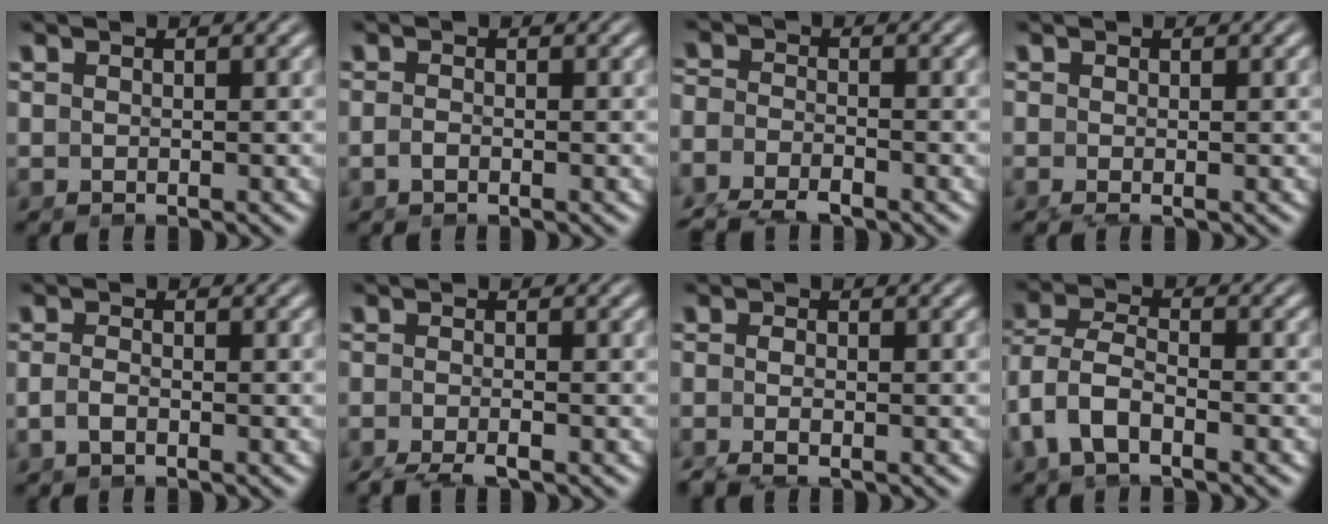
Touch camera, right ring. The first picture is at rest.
{"total": 0.9, "force": [-0.7, -0.4, 0.3], "torque": [-0.007, -0.007, -0.009]}
{"total": 4.2, "force": [-2.9, 2.5, 1.6], "torque": [-0.043, -0.025, -0.047]}
{"total": 1.3, "force": [-0.7, 0.9, 0.7], "torque": [-0.023, -0.013, -0.007]}
{"total": 1.2, "force": [-1.0, -0.1, 0.8], "torque": [-0.022, -0.012, -0.012]}
{"total": 2.7, "force": [-2.1, 0.8, 1.5], "torque": [-0.029, -0.011, -0.033]}
{"total": 3.3, "force": [-2.2, 1.6, 1.9], "torque": [-0.046, -0.018, -0.031]}
{"total": 5.3, "force": [-1.1, 4.1, 3.2], "torque": [-0.094, -0.026, -0.011]}